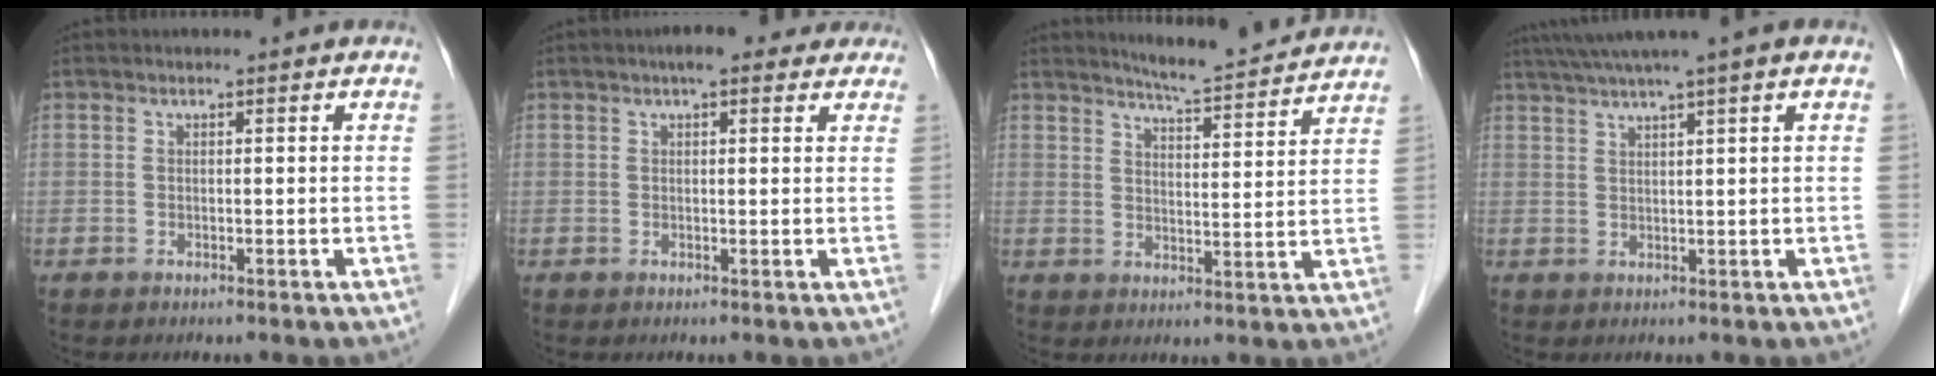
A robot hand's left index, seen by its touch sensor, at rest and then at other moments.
{"total": 5.3, "force": [3.9, 1.8, 3.1], "torque": [-0.034, 0.027, 0.050]}
{"total": 10.7, "force": [10.1, -0.1, 3.3], "torque": [-0.059, 0.001, 0.135]}
{"total": 6.5, "force": [4.5, -0.9, 4.7], "torque": [-0.080, 0.034, 0.074]}